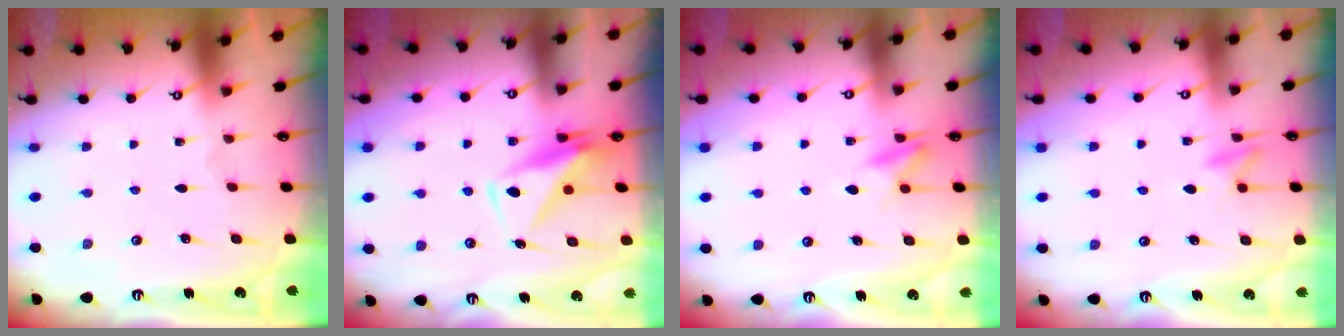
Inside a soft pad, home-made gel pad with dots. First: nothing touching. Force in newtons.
{"total": 9.4, "press": 9.3, "slide": 1.5}
{"total": 8.5, "press": 8.4, "slide": 1.1}
{"total": 7.6, "press": 7.5, "slide": 0.9}